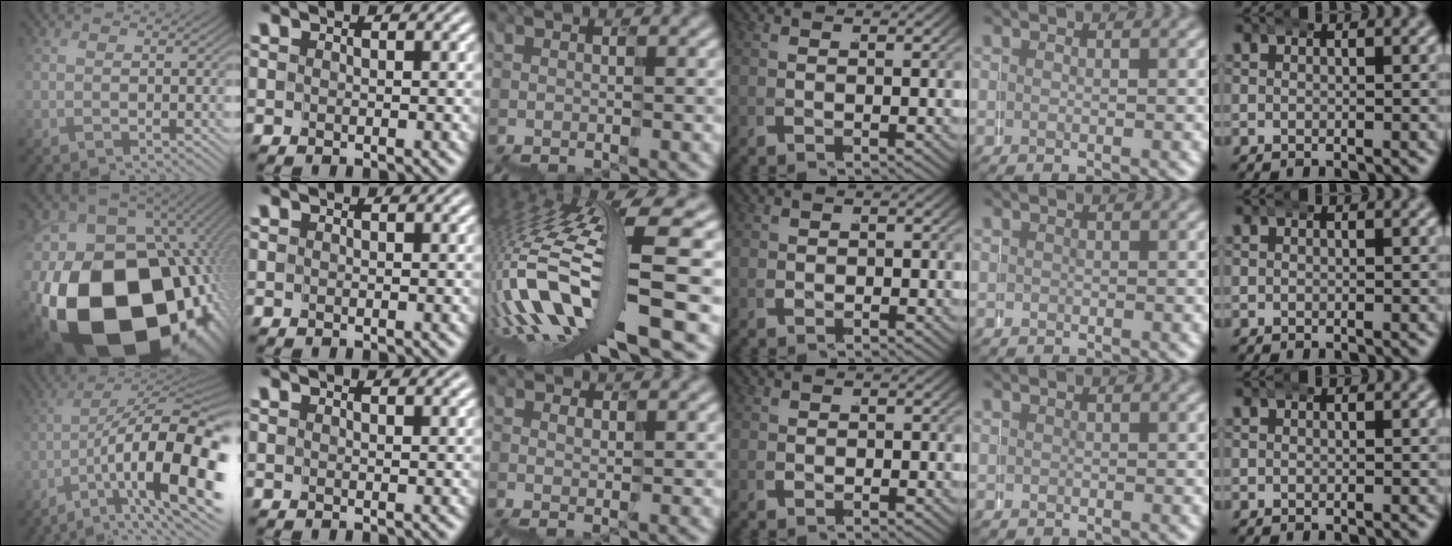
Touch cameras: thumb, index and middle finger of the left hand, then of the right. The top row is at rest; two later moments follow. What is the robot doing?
{"motion": "wrap", "object": "duck tape"}